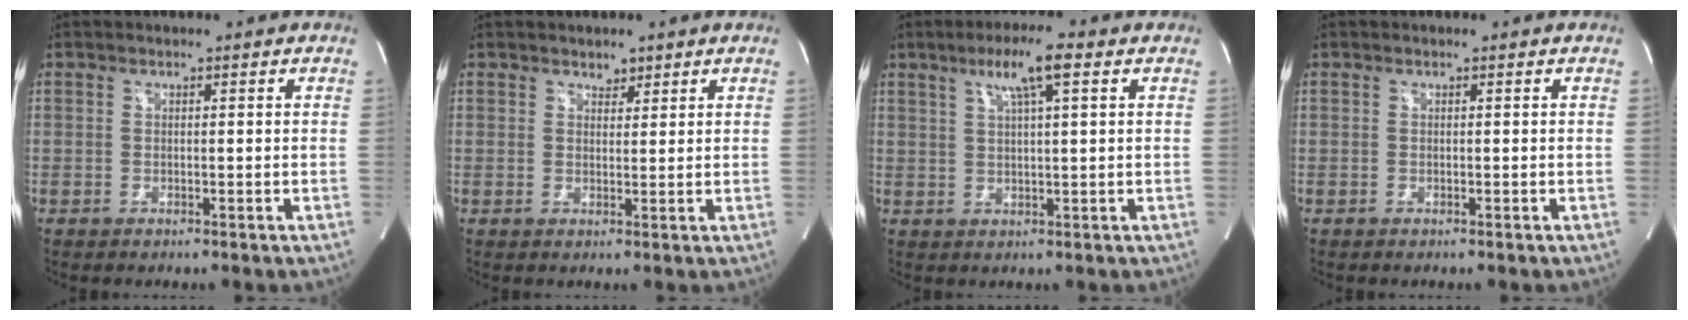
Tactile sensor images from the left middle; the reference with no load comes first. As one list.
[{"total": 1.6, "force": [1.3, 0.9, 0.5], "torque": [-0.006, 0.000, 0.020]}, {"total": 6.4, "force": [3.1, 0.2, 5.5], "torque": [-0.101, 0.011, 0.054]}, {"total": 0.0}]